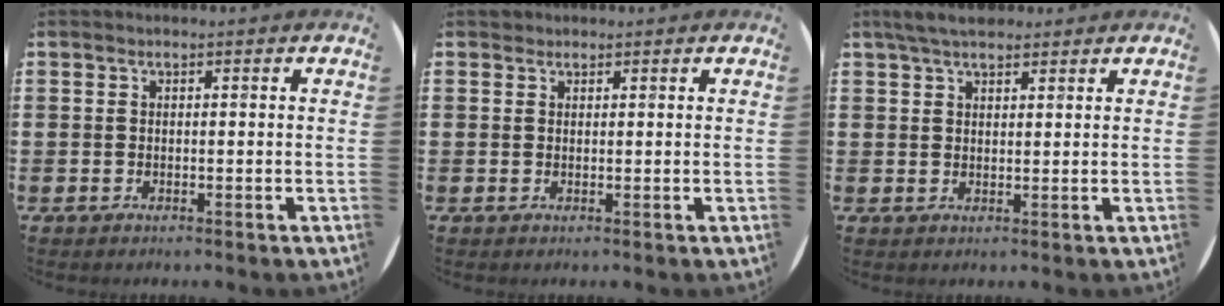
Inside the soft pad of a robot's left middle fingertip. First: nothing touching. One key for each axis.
{"total": 0.7, "fx": 0.6, "fy": 0.3, "fz": -0.1, "tx": 0.001, "ty": 0.003, "tz": 0.012}
{"total": 3.9, "fx": 3.3, "fy": 1.1, "fz": 1.7, "tx": -0.041, "ty": 0.000, "tz": 0.061}